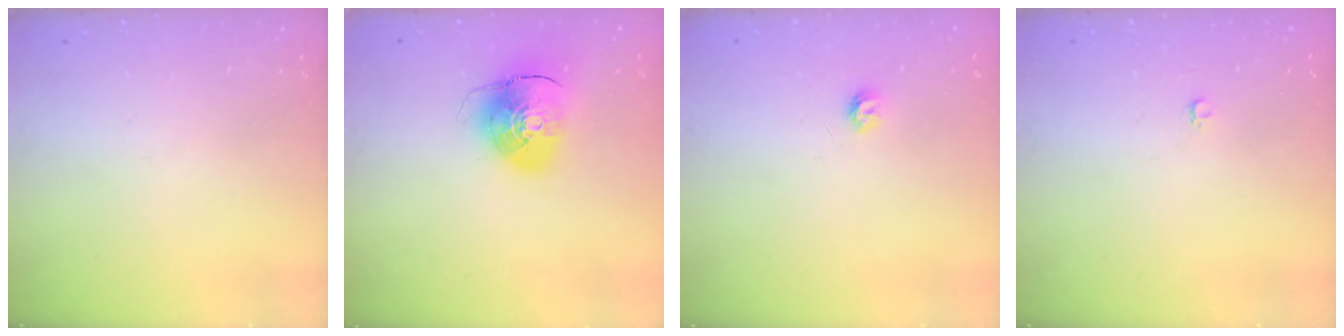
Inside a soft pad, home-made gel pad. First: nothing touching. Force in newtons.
{"total": 10.8, "press": 10.6, "slide": 1.8}
{"total": 3.9, "press": 3.9, "slide": 0.5}
{"total": 2.6, "press": 2.6, "slide": 0.3}